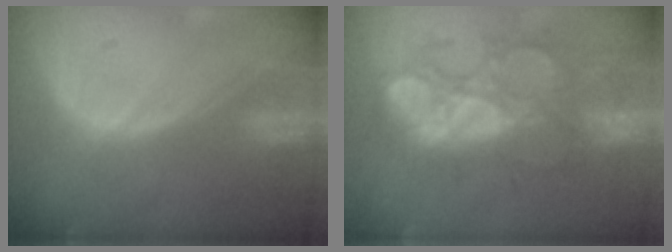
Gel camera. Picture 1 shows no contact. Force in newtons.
{"total": 9.9, "press": 9.9, "slide": 1.0}